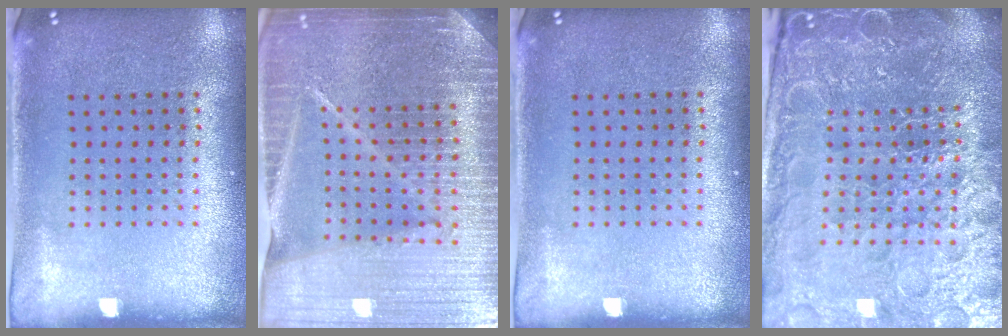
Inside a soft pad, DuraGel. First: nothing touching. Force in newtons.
{"total": 6.1, "press": 5.4, "slide": 2.9}
{"total": 0.0}
{"total": 6.3, "press": 5.6, "slide": 3.0}